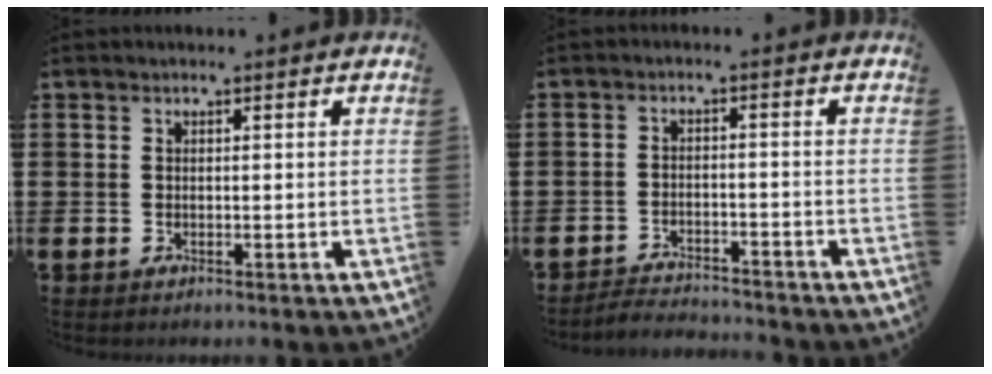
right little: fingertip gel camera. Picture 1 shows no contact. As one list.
[{"total": 2.6, "force": [-2.6, 0.0, -0.2], "torque": [-0.004, 0.004, -0.057]}]